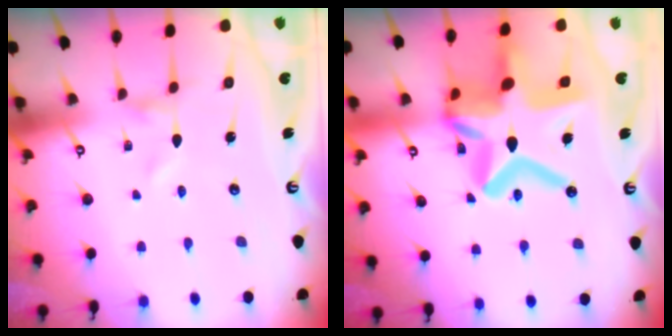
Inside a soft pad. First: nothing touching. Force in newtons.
{"total": 24.3, "press": 24.2, "slide": 2.1}